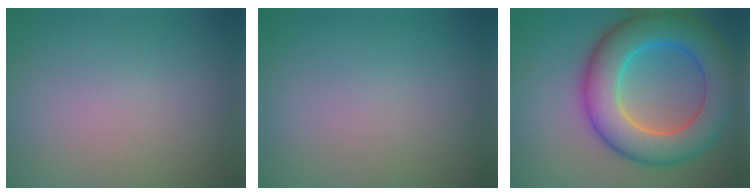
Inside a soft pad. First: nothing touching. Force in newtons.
{"total": 0.0}
{"total": 10.1, "press": 10.1, "slide": 0.3}